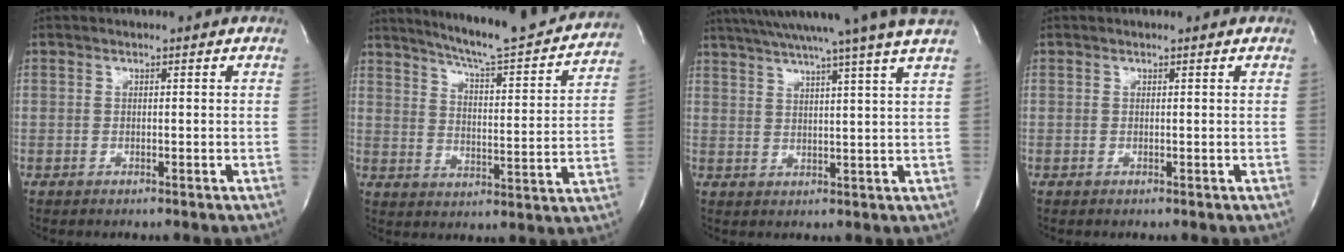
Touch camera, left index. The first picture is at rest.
{"total": 19.6, "force": [18.0, 0.9, 7.9], "torque": [-0.118, -0.046, 0.237]}
{"total": 19.1, "force": [16.1, -1.9, 10.1], "torque": [-0.172, -0.015, 0.215]}
{"total": 0.0}